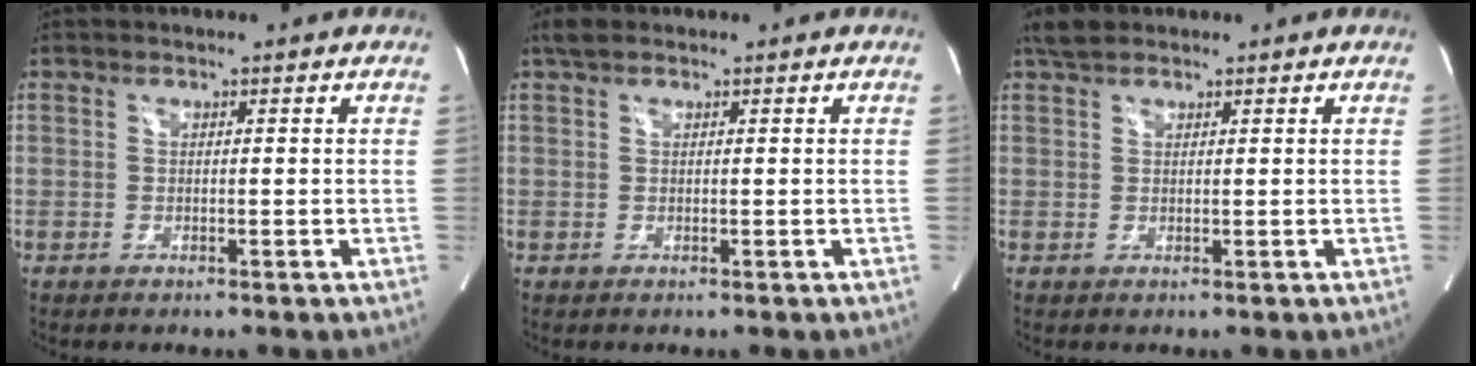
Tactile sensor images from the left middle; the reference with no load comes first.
{"total": 2.2, "force": [1.6, 1.0, 1.1], "torque": [-0.027, 0.017, 0.031]}
{"total": 2.3, "force": [1.9, 1.1, 0.8], "torque": [-0.018, 0.012, 0.034]}